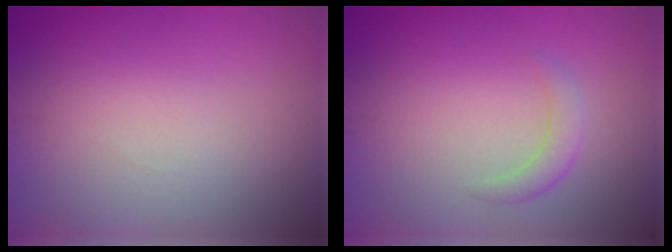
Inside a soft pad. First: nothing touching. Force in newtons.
{"total": 1.7, "press": 1.7, "slide": 0.1}